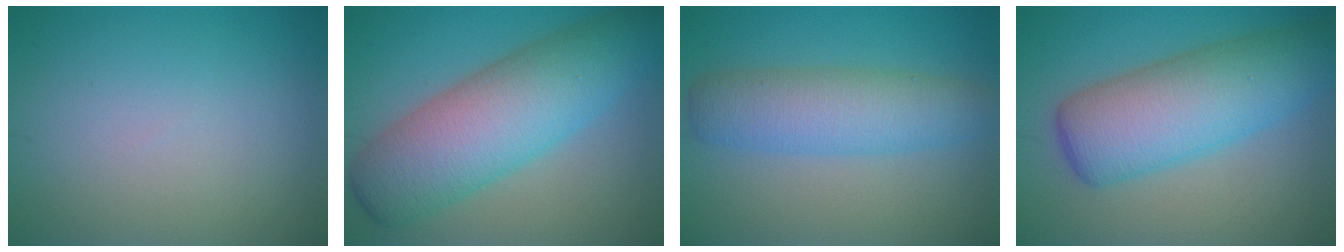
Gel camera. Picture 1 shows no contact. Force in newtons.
{"total": 10.1, "press": 10.1, "slide": 0.3}
{"total": 5.6, "press": 5.6, "slide": 0.2}
{"total": 8.8, "press": 8.7, "slide": 0.2}